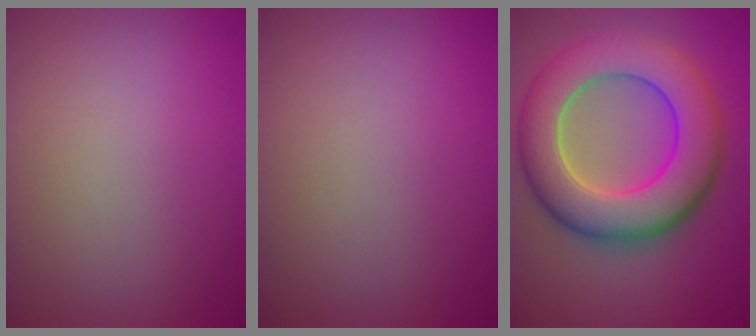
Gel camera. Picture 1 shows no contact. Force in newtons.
{"total": 0.0}
{"total": 11.0, "press": 10.9, "slide": 0.5}